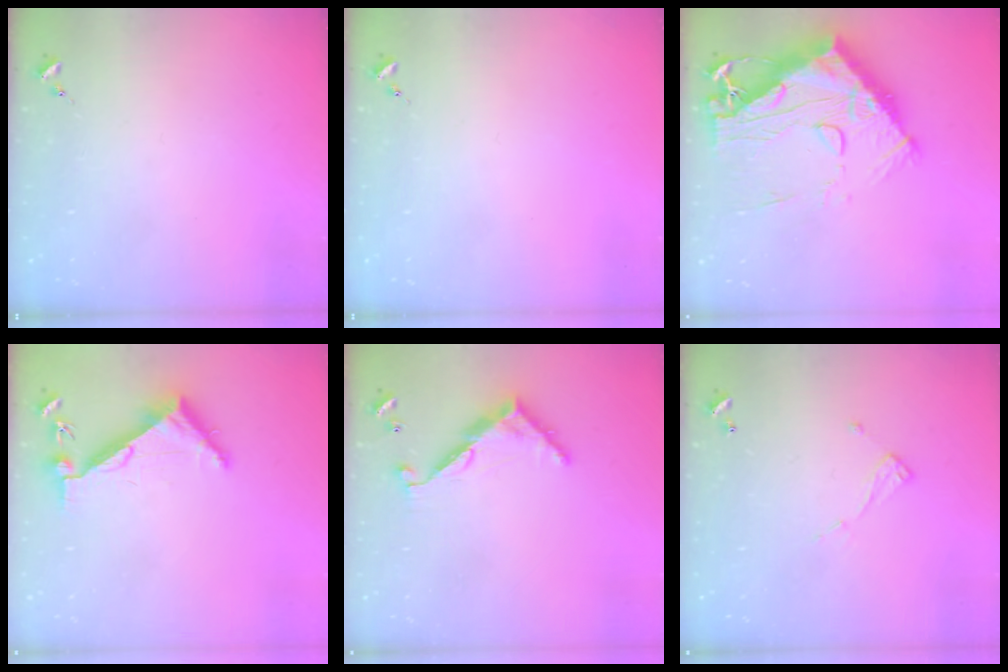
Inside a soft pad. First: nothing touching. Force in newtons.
{"total": 0.0}
{"total": 23.2, "press": 23.1, "slide": 2.2}
{"total": 6.7, "press": 6.7, "slide": 0.8}
{"total": 8.9, "press": 8.9, "slide": 0.6}
{"total": 6.9, "press": 6.9, "slide": 0.3}